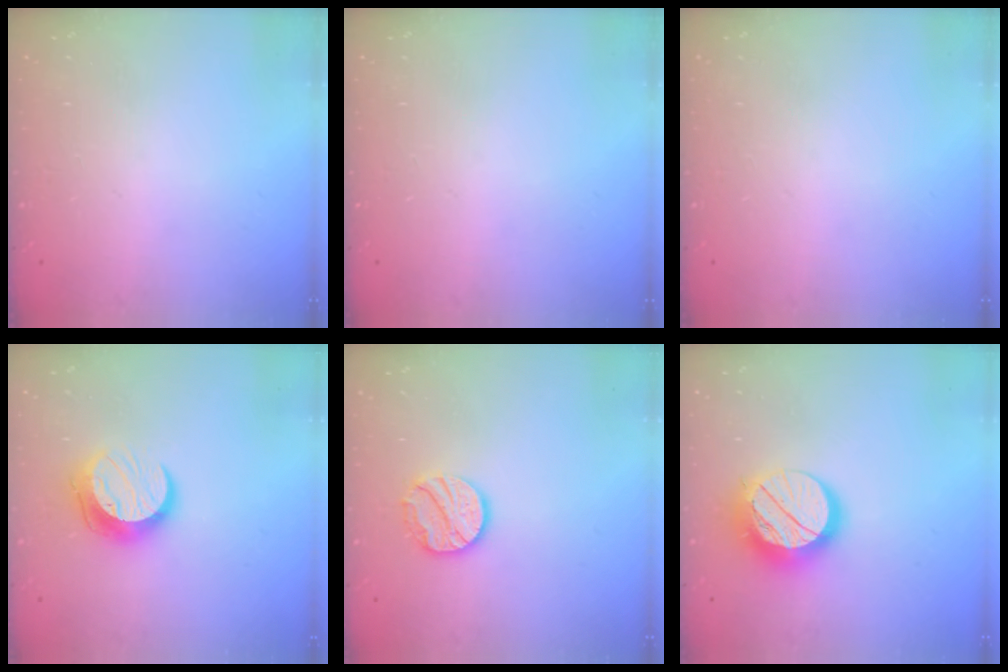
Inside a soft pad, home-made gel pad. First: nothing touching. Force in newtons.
{"total": 0.0}
{"total": 0.0}
{"total": 11.3, "press": 11.3, "slide": 0.3}
{"total": 12.2, "press": 12.2, "slide": 1.0}
{"total": 14.9, "press": 14.8, "slide": 0.9}